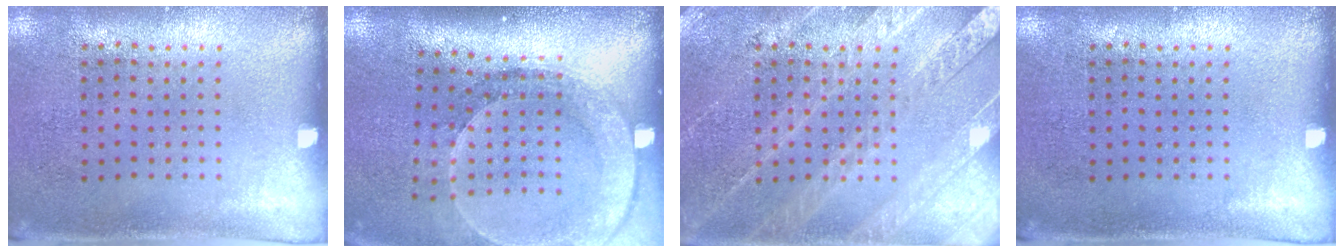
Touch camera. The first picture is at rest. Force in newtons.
{"total": 2.6, "press": 2.0, "slide": 1.7}
{"total": 4.4, "press": 4.3, "slide": 0.7}
{"total": 0.0}